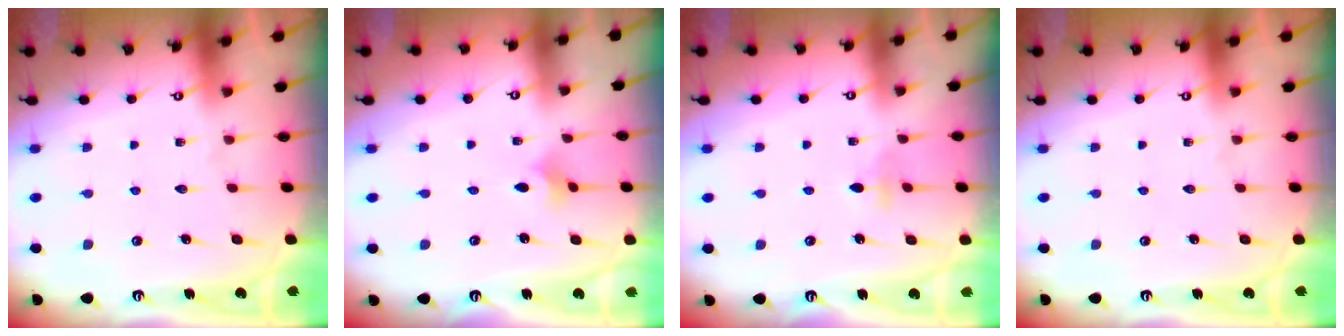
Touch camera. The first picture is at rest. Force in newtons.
{"total": 1.9, "press": 1.8, "slide": 0.5}
{"total": 3.7, "press": 3.6, "slide": 0.8}
{"total": 0.0}